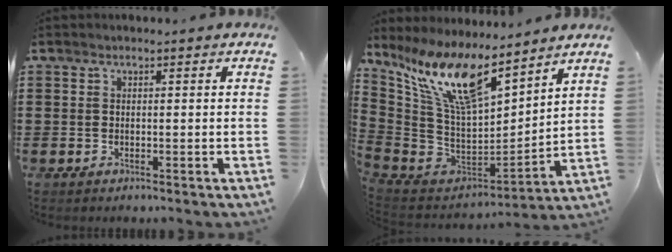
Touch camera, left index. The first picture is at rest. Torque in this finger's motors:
{"motor_torque": [1.27, -0.87, 0.70, 0.21]}